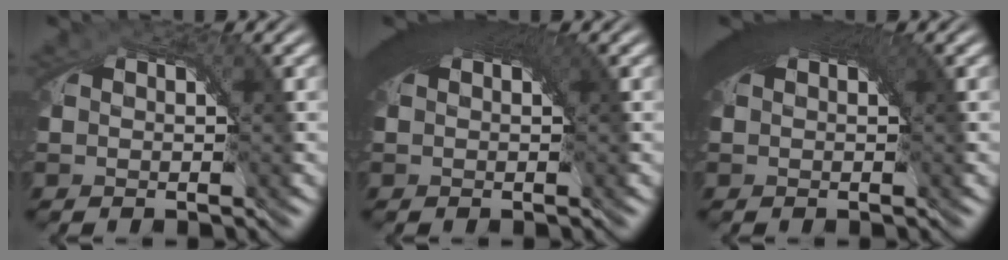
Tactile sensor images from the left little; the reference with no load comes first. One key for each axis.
{"total": 5.7, "fx": 1.8, "fy": 2.0, "fz": 5.0, "tx": -0.058, "ty": 0.017, "tz": 0.020}
{"total": 6.1, "fx": 2.0, "fy": 2.2, "fz": 5.4, "tx": -0.064, "ty": 0.018, "tz": 0.021}